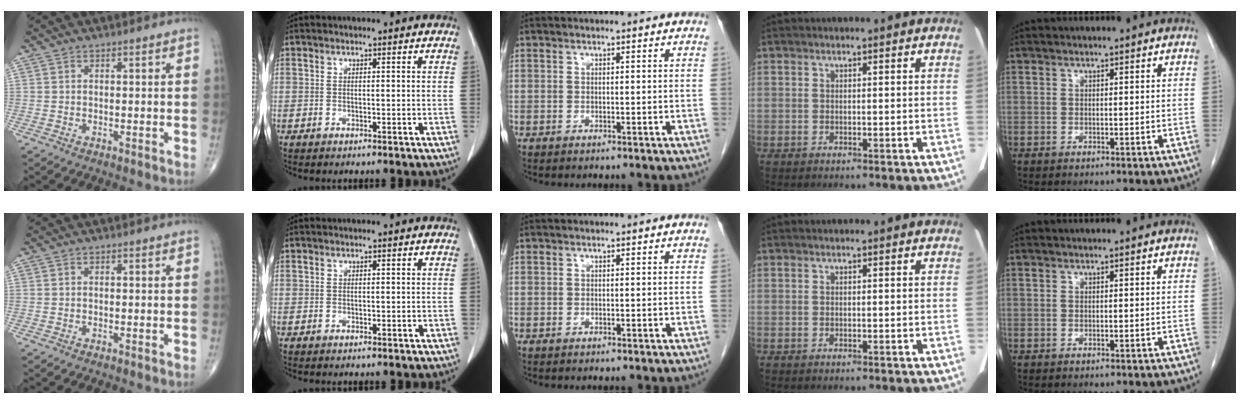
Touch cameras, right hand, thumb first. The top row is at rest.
{}